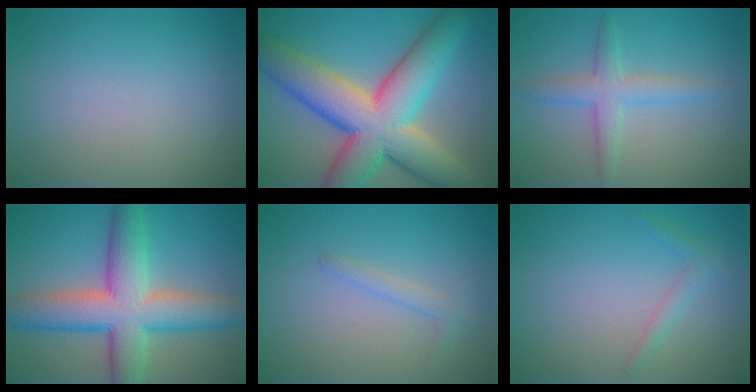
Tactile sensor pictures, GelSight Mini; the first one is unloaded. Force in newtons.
{"total": 13.7, "press": 13.7, "slide": 0.6}
{"total": 3.0, "press": 3.0, "slide": 0.1}
{"total": 9.5, "press": 9.5, "slide": 0.6}
{"total": 1.3, "press": 1.3, "slide": 0.0}
{"total": 0.7, "press": 0.7, "slide": 0.0}